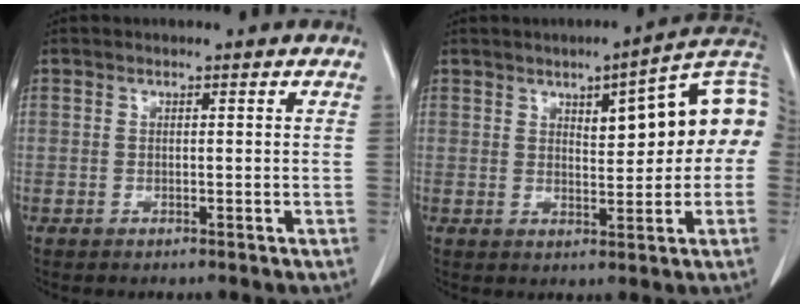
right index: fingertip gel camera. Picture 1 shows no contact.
{"total": 12.6, "force": [2.1, 3.4, 11.9], "torque": [-0.158, 0.038, 0.028]}